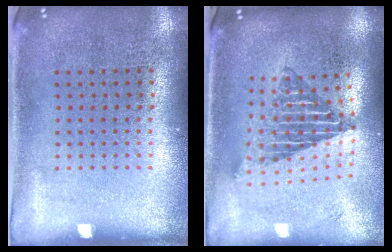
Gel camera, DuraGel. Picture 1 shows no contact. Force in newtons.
{"total": 1.9, "press": 1.5, "slide": 1.2}